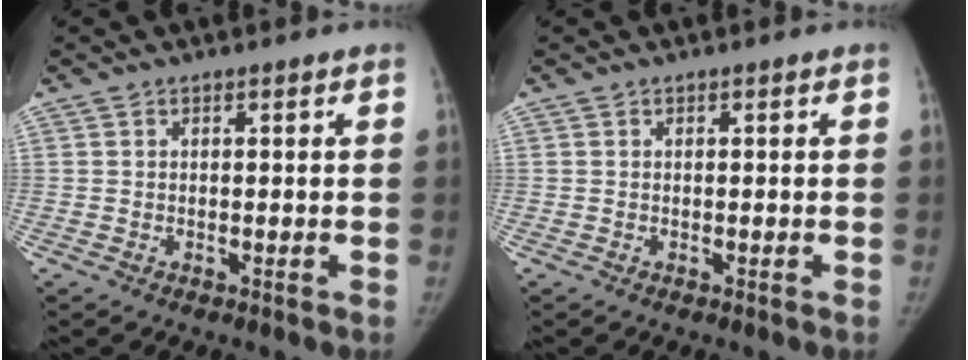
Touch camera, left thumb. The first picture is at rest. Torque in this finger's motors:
{"motor_torque": [-0.13, -0.03, 0.32, -0.31, 0.01]}